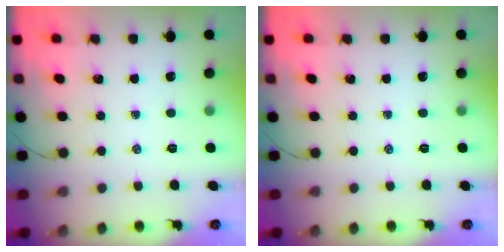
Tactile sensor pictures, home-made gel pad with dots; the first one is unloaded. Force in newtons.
{"total": 0.0}